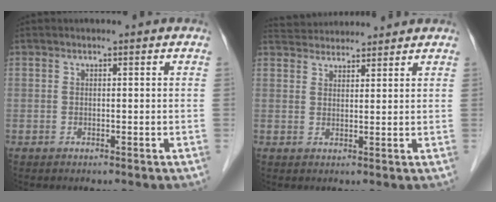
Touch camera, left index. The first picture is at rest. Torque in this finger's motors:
{"motor_torque": [-0.83, -1.30, 0.00, 0.00]}